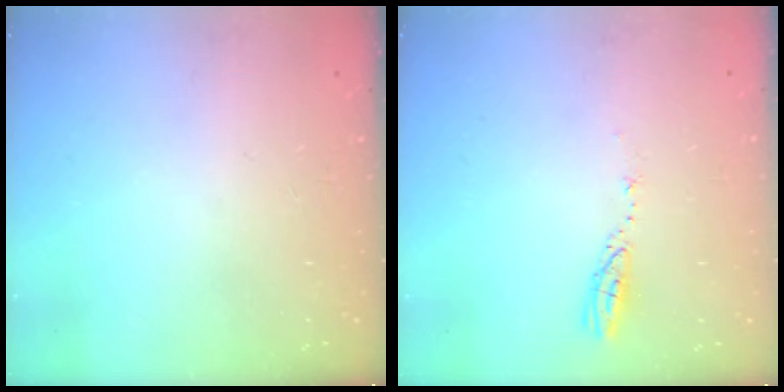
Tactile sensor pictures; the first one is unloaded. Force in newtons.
{"total": 3.7, "press": 3.7, "slide": 0.2}